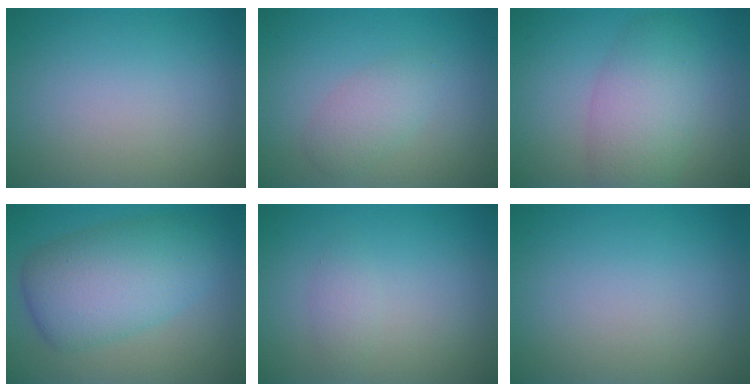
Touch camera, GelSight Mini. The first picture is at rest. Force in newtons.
{"total": 2.2, "press": 2.2, "slide": 0.0}
{"total": 5.1, "press": 5.1, "slide": 0.1}
{"total": 7.5, "press": 7.5, "slide": 0.4}
{"total": 1.1, "press": 1.1, "slide": 0.0}
{"total": 0.0}